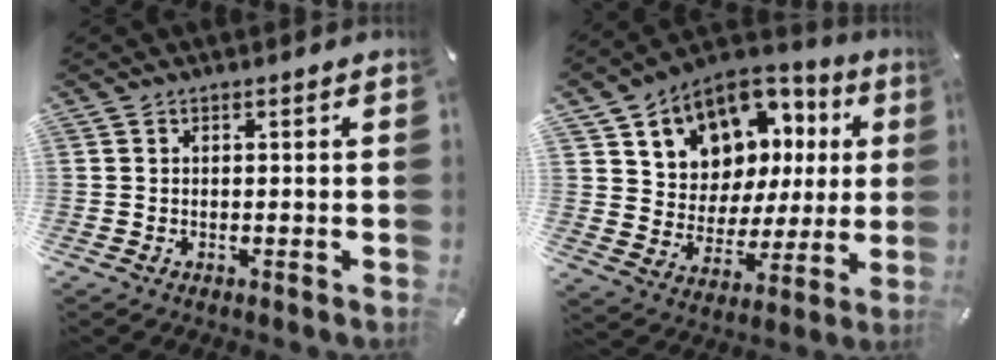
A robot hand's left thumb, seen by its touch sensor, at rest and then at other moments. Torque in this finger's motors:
{"motor_torque": [1.45, 1.39, 1.83, -0.94, 0.18]}